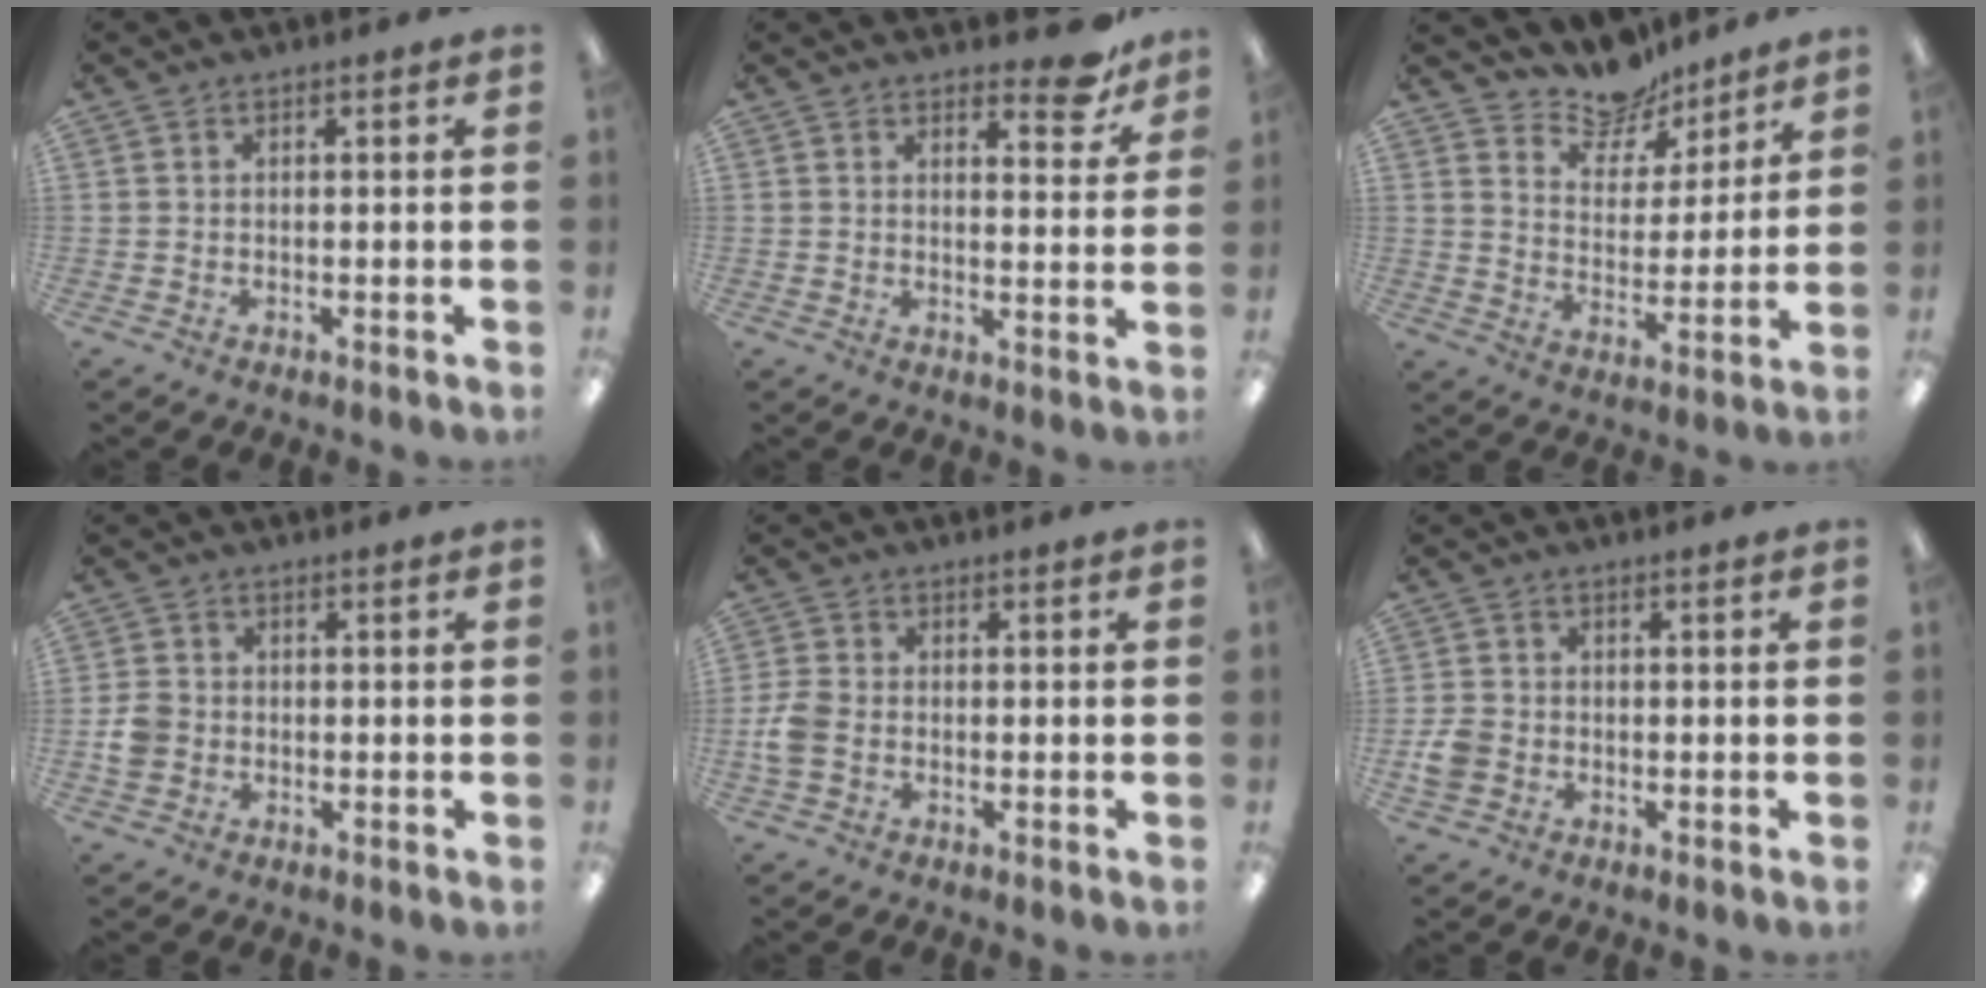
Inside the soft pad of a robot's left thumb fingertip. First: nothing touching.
{"total": 7.9, "force": [6.2, 2.8, 4.0], "torque": [-0.039, -0.040, 0.104]}
{"total": 11.9, "force": [10.7, 4.7, 2.1], "torque": [-0.041, -0.079, 0.201]}
{"total": 4.0, "force": [-0.7, 3.5, 1.8], "torque": [-0.022, 0.007, -0.012]}
{"total": 4.9, "force": [-1.0, 3.4, 3.3], "torque": [-0.067, 0.007, -0.018]}
{"total": 3.9, "force": [-1.2, 3.2, 1.8], "torque": [-0.028, 0.003, -0.023]}